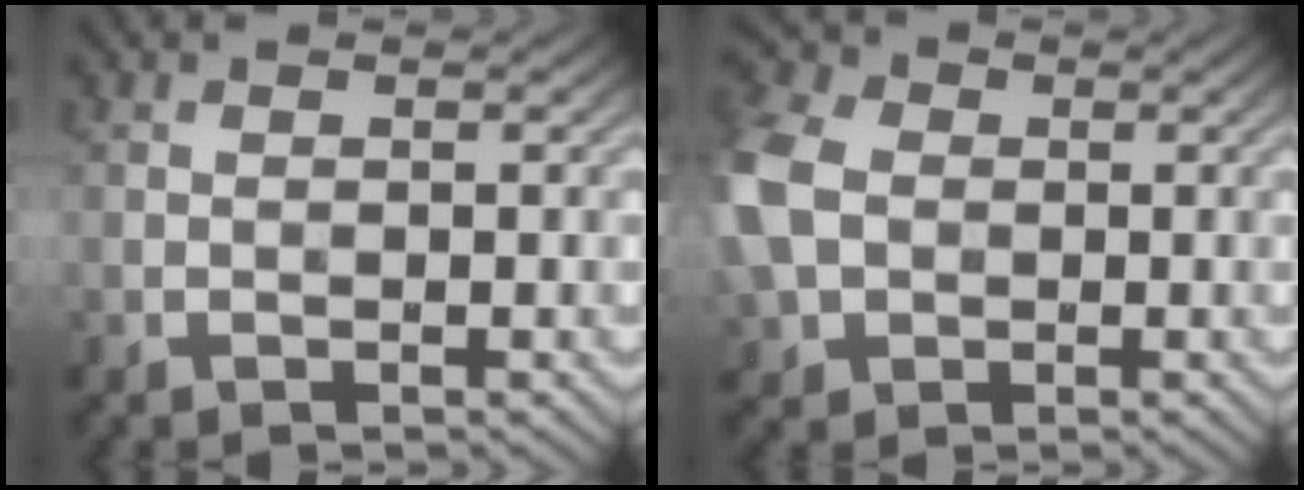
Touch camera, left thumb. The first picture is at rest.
{"total": 10.7, "force": [-0.4, 8.2, 6.8], "torque": [-0.213, -0.006, -0.017]}